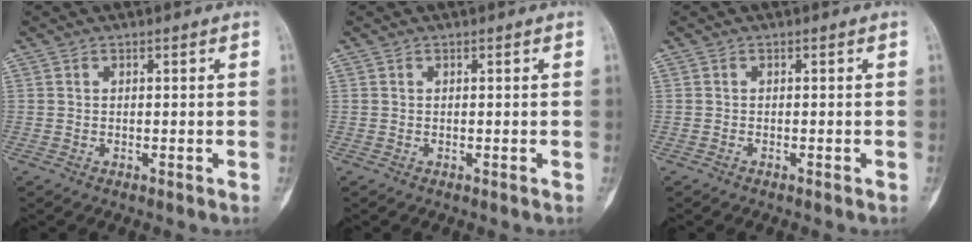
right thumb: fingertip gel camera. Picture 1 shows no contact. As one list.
[{"total": 0.0}, {"total": 0.6, "force": [-0.5, 0.1, 0.3], "torque": [-0.011, 0.002, -0.004]}]